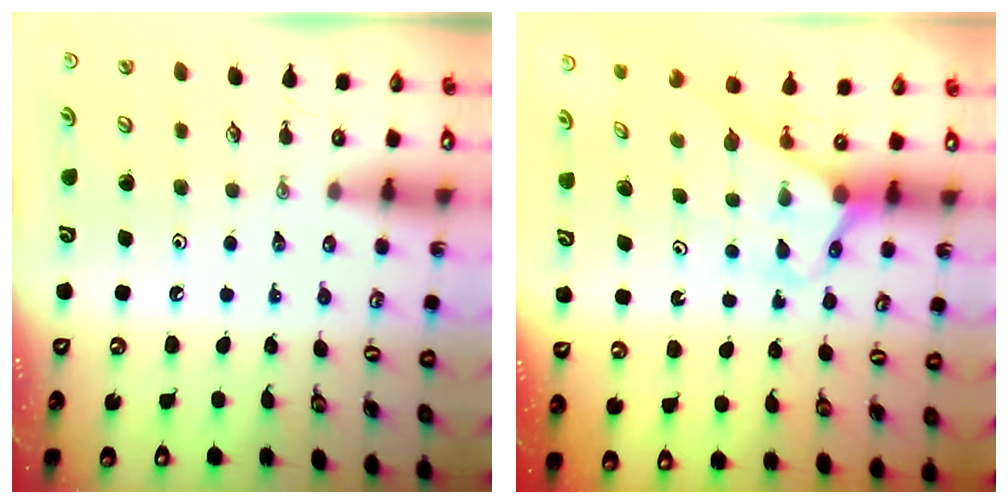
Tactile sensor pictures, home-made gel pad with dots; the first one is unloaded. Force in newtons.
{"total": 2.6, "press": 2.6, "slide": 0.2}